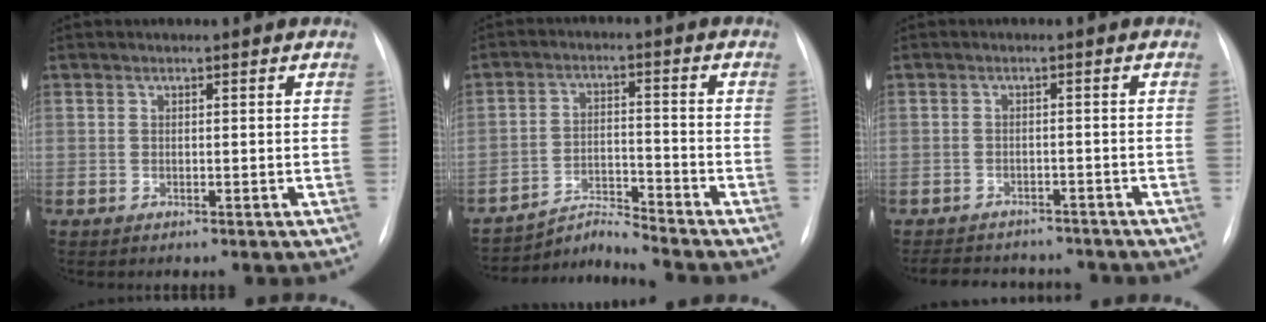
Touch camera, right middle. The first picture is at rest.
{"total": 5.8, "force": [-5.2, -2.0, -1.2], "torque": [0.004, -0.003, -0.092]}
{"total": 10.9, "force": [-9.8, 3.9, 2.8], "torque": [-0.052, 0.012, -0.120]}